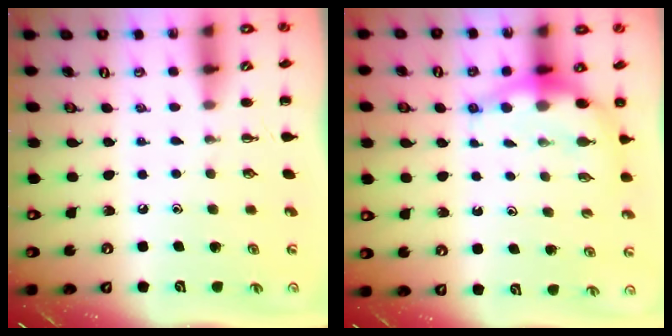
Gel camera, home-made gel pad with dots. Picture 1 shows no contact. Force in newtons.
{"total": 7.3, "press": 7.2, "slide": 1.6}